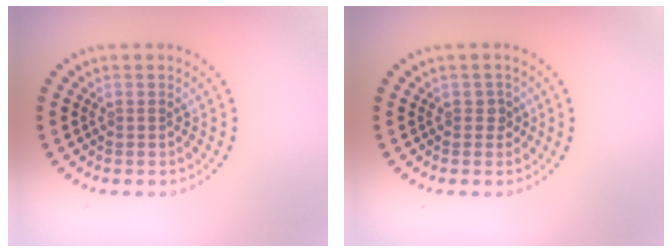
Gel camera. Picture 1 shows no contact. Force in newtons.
{"total": 1.0, "press": 0.9, "slide": 0.4}